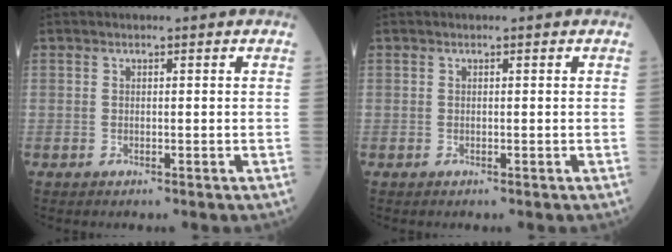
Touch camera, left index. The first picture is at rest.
{"total": 0.0}